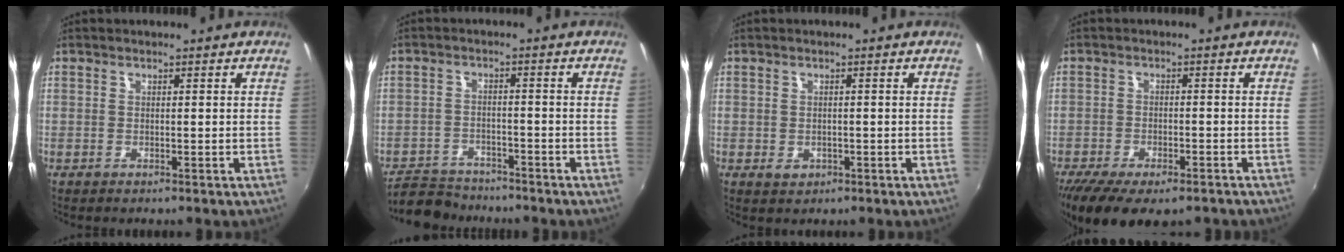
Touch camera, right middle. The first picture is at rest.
{"total": 8.9, "force": [-7.9, 3.6, 2.1], "torque": [-0.070, -0.003, -0.132]}
{"total": 3.0, "force": [-0.6, 2.5, 1.5], "torque": [-0.026, -0.003, -0.006]}
{"total": 14.8, "force": [-10.4, 6.1, 8.6], "torque": [-0.183, -0.045, -0.155]}